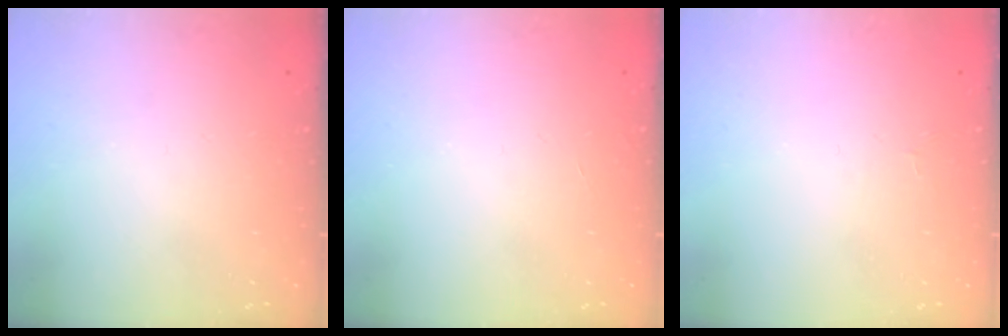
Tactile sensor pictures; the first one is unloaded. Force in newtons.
{"total": 0.0}
{"total": 1.6, "press": 1.6, "slide": 0.2}